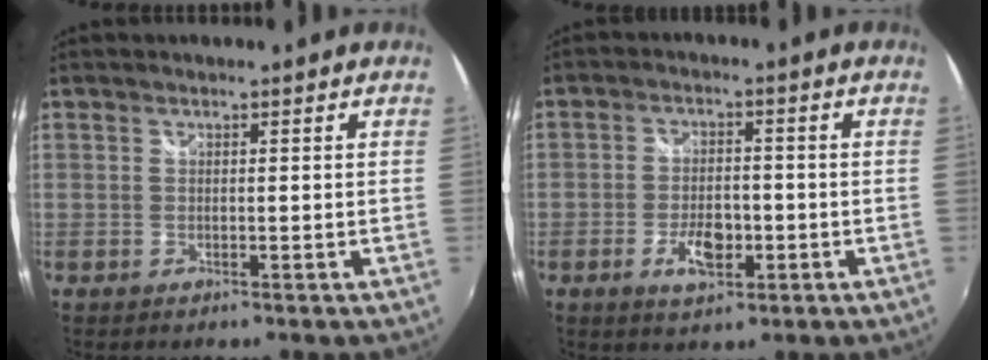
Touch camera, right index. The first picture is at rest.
{"total": 6.5, "force": [-2.4, 3.4, 5.0], "torque": [-0.102, -0.005, -0.038]}